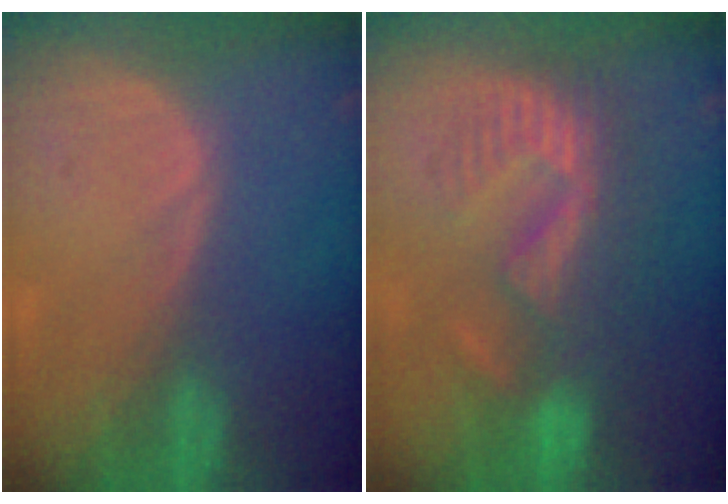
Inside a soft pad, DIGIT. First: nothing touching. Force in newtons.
{"total": 9.0, "press": 8.4, "slide": 3.2}